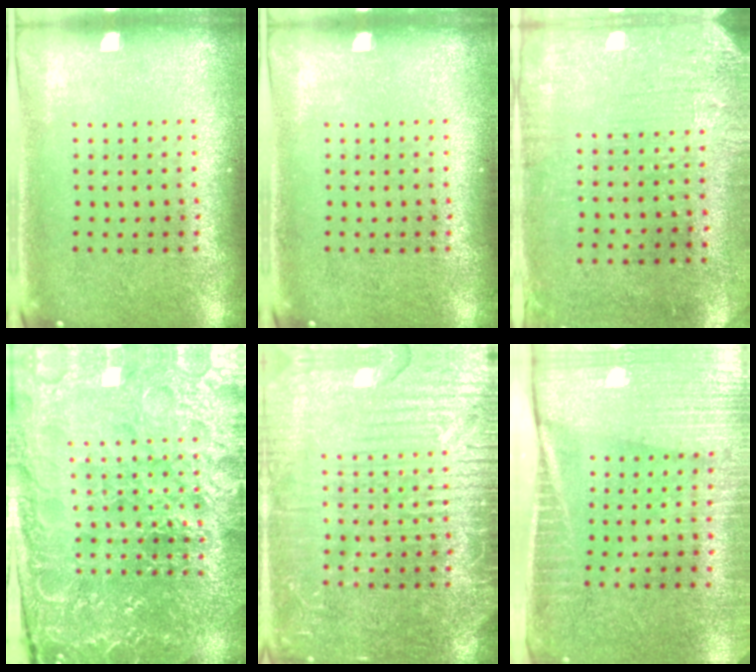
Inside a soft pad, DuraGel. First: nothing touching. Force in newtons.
{"total": 0.0}
{"total": 3.2, "press": 2.5, "slide": 1.9}
{"total": 5.0, "press": 4.8, "slide": 1.5}
{"total": 4.5, "press": 4.5, "slide": 0.6}
{"total": 4.0, "press": 3.5, "slide": 2.0}